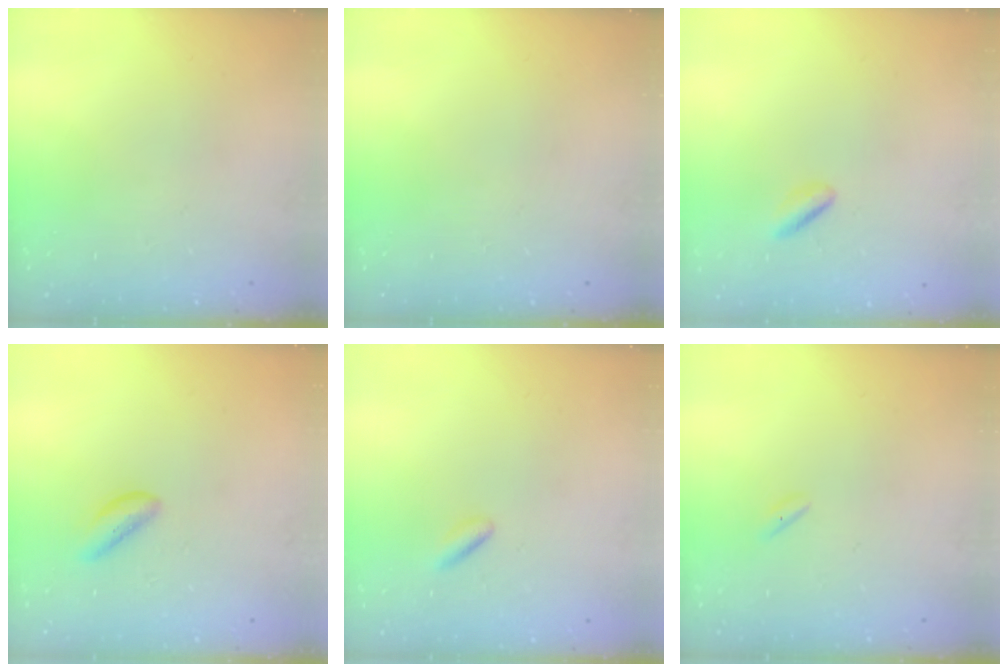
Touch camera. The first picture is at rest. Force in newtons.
{"total": 0.0}
{"total": 1.1, "press": 0.9, "slide": 0.7}
{"total": 1.4, "press": 1.4, "slide": 0.4}
{"total": 0.7, "press": 0.6, "slide": 0.4}
{"total": 1.6, "press": 1.5, "slide": 0.6}